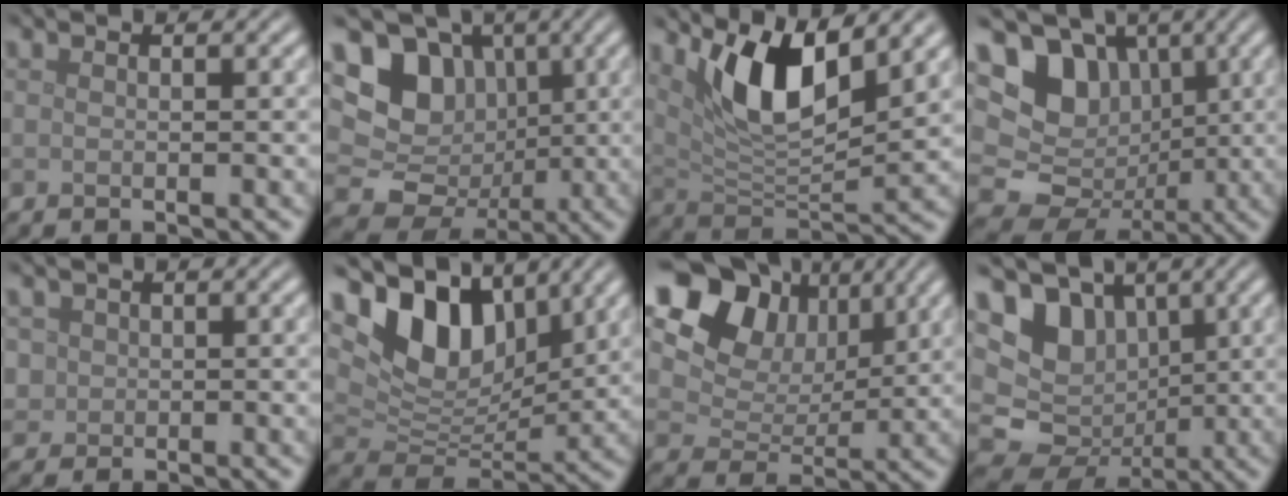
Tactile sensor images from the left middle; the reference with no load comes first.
{"total": 12.8, "force": [2.3, 11.5, 5.1], "torque": [-0.115, 0.029, 0.025]}
{"total": 7.5, "force": [3.8, 2.6, 6.0], "torque": [-0.110, -0.012, 0.070]}
{"total": 14.5, "force": [3.2, 12.7, 6.0], "torque": [-0.140, 0.030, 0.042]}
{"total": 1.4, "force": [0.2, 1.3, 0.2], "torque": [0.005, -0.003, 0.008]}
{"total": 9.4, "force": [4.7, 5.5, 6.0], "torque": [-0.106, -0.003, 0.080]}
{"total": 12.3, "force": [6.2, 8.6, 6.3], "torque": [-0.126, 0.037, 0.098]}
{"total": 10.8, "force": [2.5, 9.3, 4.9], "torque": [-0.103, 0.012, 0.028]}